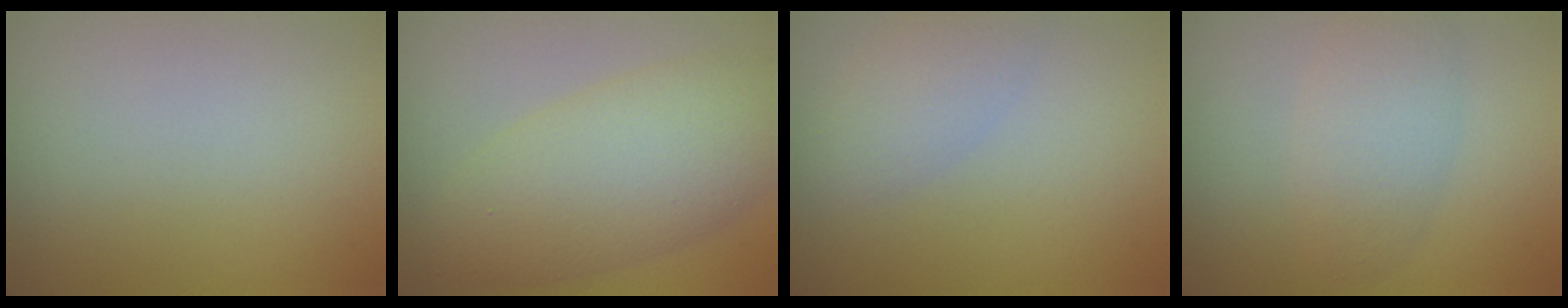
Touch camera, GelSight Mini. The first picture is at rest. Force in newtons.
{"total": 7.8, "press": 7.8, "slide": 0.3}
{"total": 2.8, "press": 2.8, "slide": 0.1}
{"total": 3.8, "press": 3.8, "slide": 0.1}